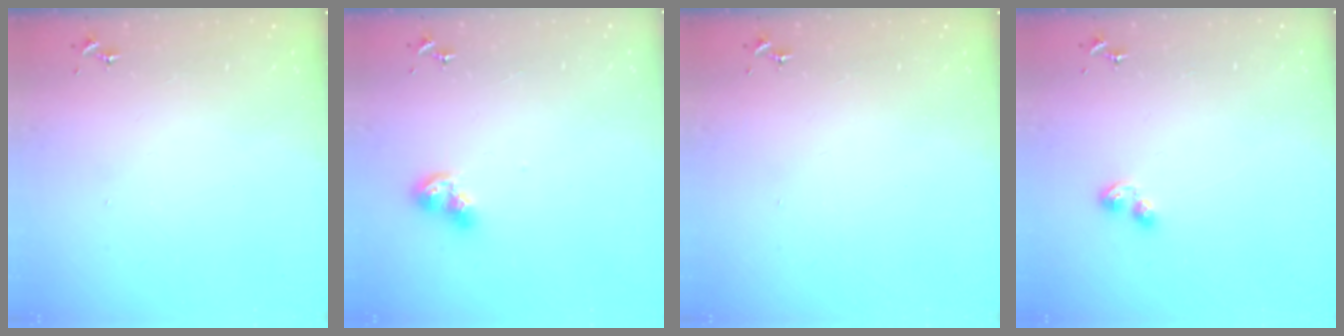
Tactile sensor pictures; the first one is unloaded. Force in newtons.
{"total": 8.6, "press": 8.6, "slide": 0.7}
{"total": 0.0}
{"total": 4.6, "press": 4.5, "slide": 0.9}